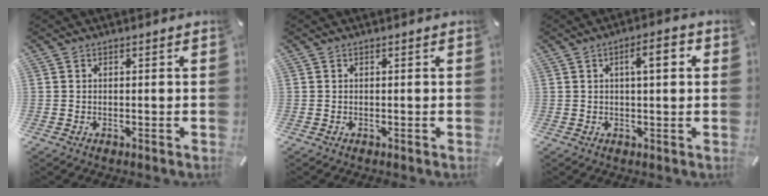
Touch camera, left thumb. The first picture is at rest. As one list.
[{"total": 0.0}, {"total": 6.5, "force": [1.8, 1.8, 5.9], "torque": [-0.087, -0.004, 0.020]}]